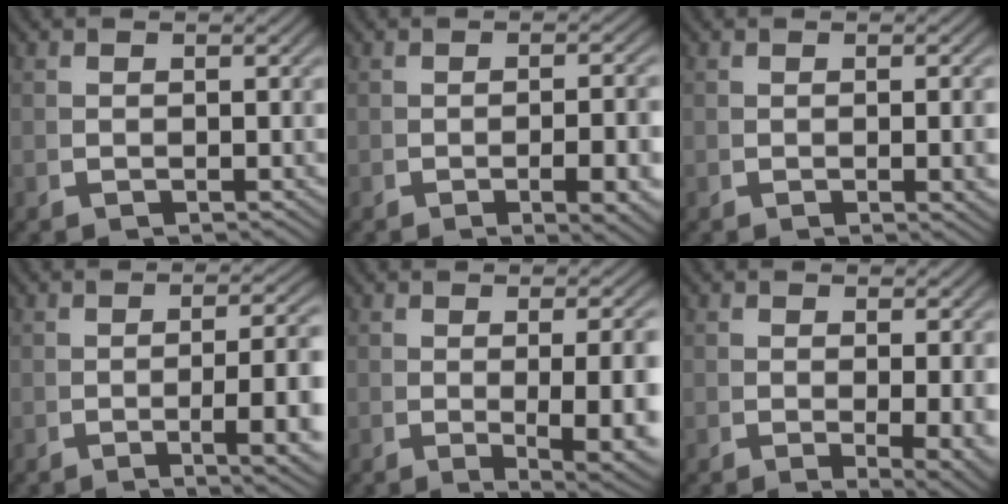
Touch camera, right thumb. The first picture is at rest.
{"total": 3.9, "force": [-1.2, 1.0, 3.6], "torque": [-0.046, 0.004, -0.018]}
{"total": 1.7, "force": [-0.2, 0.3, 1.7], "torque": [-0.022, 0.002, -0.002]}
{"total": 6.1, "force": [-1.3, 1.7, 5.7], "torque": [-0.086, 0.002, -0.016]}
{"total": 6.1, "force": [-1.3, 2.2, 5.6], "torque": [-0.087, -0.020, -0.005]}
{"total": 3.3, "force": [-0.2, 1.1, 3.1], "torque": [-0.045, -0.019, 0.007]}